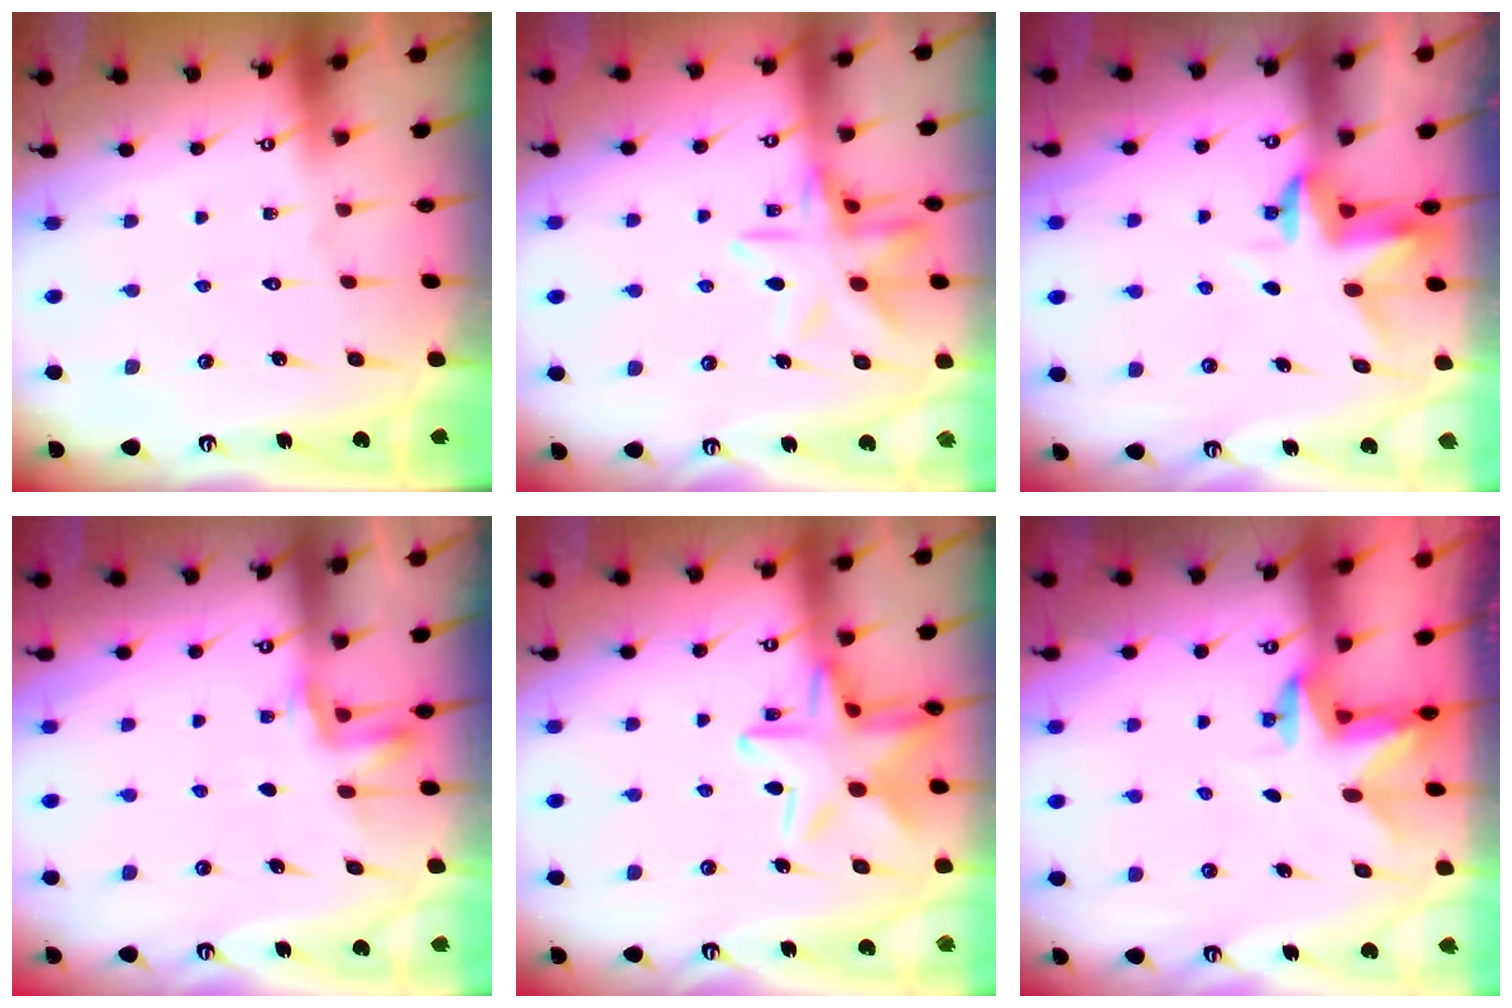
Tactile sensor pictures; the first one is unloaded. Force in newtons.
{"total": 13.3, "press": 13.2, "slide": 1.1}
{"total": 3.5, "press": 3.5, "slide": 0.2}
{"total": 3.0, "press": 2.9, "slide": 0.6}
{"total": 17.4, "press": 17.4, "slide": 1.2}
{"total": 2.4, "press": 2.4, "slide": 0.3}